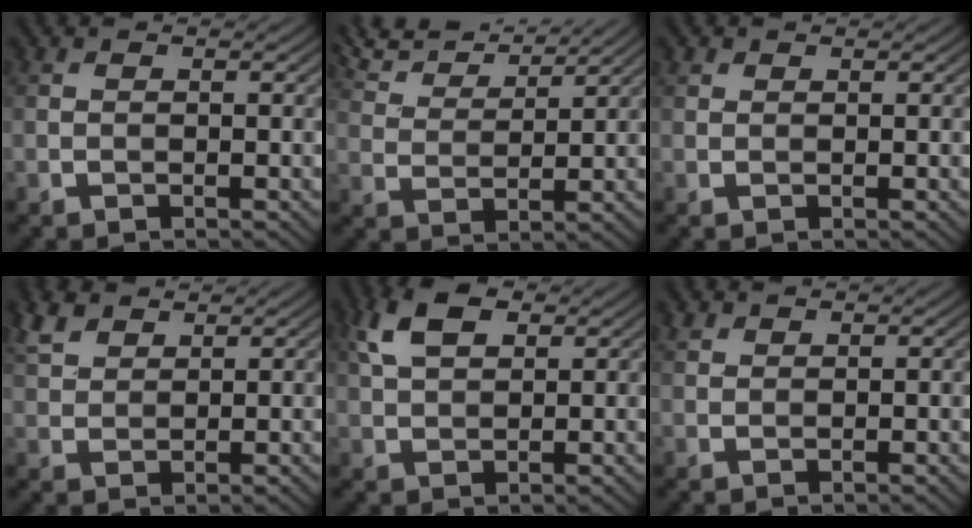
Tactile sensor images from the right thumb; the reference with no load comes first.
{"total": 9.0, "force": [7.8, 2.0, 4.1], "torque": [-0.103, 0.016, 0.137]}
{"total": 0.8, "force": [0.6, 0.5, 0.2], "torque": [-0.004, 0.003, 0.013]}
{"total": 4.3, "force": [3.0, 2.3, 2.1], "torque": [-0.055, 0.009, 0.064]}
{"total": 6.2, "force": [2.9, 3.2, 4.4], "torque": [-0.103, 0.012, 0.054]}
{"total": 1.5, "force": [1.2, 0.8, 0.4], "torque": [-0.012, 0.005, 0.026]}